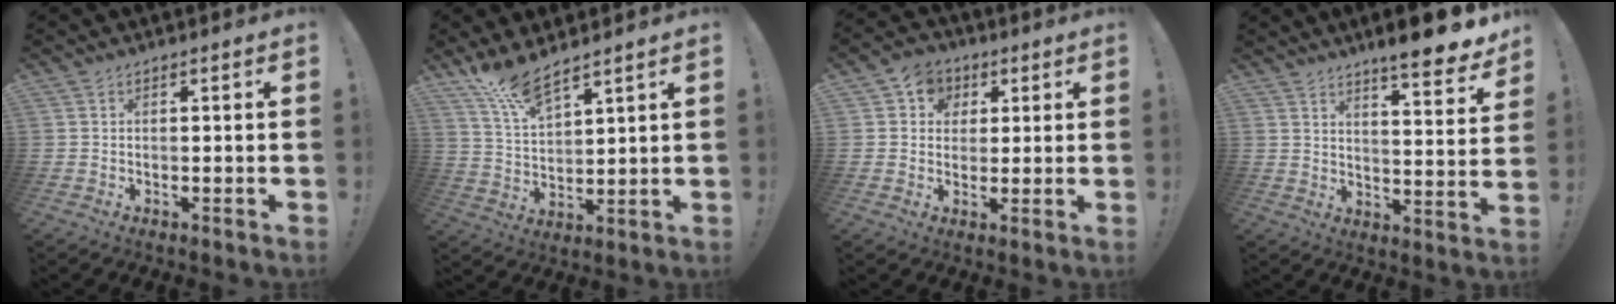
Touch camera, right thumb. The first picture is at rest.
{"total": 9.1, "force": [7.9, 1.8, 4.1], "torque": [-0.093, -0.048, 0.149]}
{"total": 7.5, "force": [1.7, 7.0, 2.2], "torque": [-0.032, 0.003, 0.037]}
{"total": 11.1, "force": [8.7, 0.3, 6.9], "torque": [-0.096, -0.070, 0.138]}